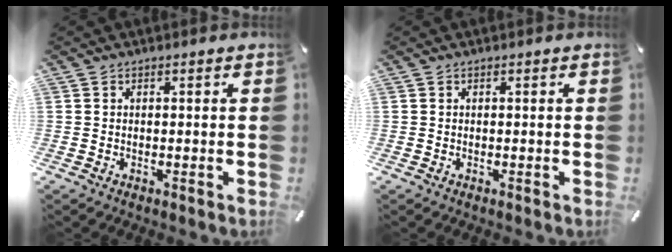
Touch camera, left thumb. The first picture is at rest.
{"total": 0.0}